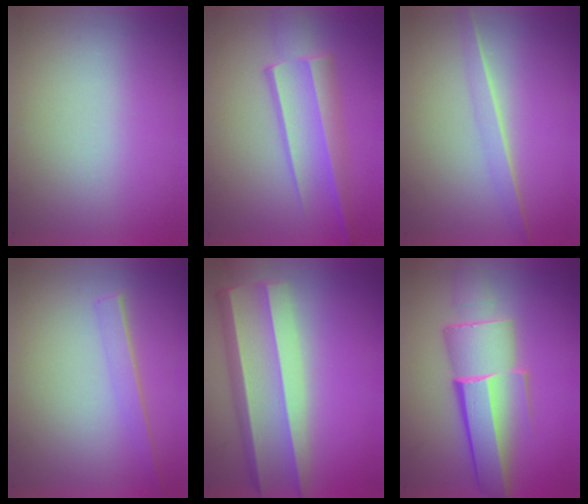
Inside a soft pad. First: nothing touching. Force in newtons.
{"total": 3.1}
{"total": 1.4}
{"total": 1.6}
{"total": 6.2}
{"total": 6.2}